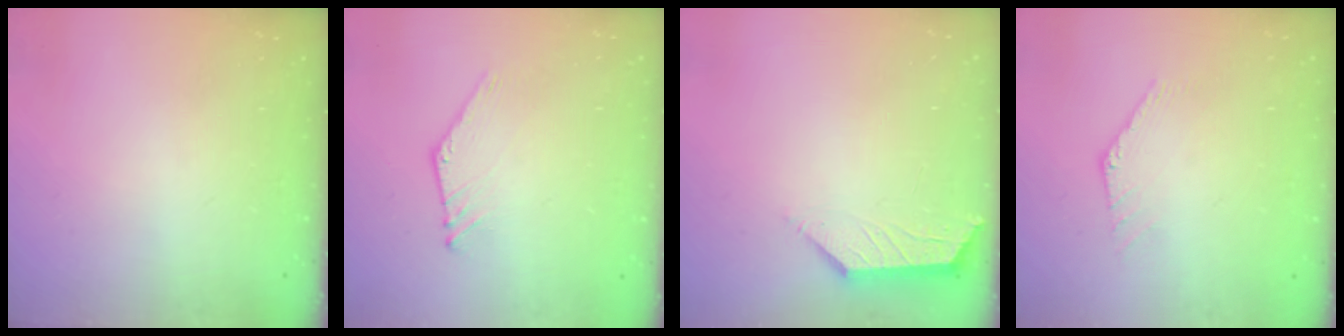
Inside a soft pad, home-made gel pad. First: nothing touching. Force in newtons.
{"total": 2.3, "press": 2.3, "slide": 0.1}
{"total": 2.1, "press": 2.1, "slide": 0.4}
{"total": 0.5, "press": 0.5, "slide": 0.2}